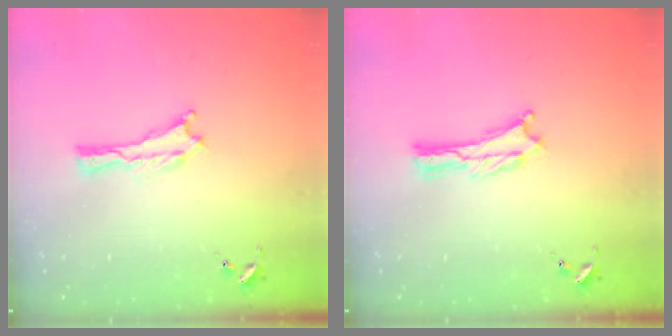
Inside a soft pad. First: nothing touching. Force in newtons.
{"total": 0.0}